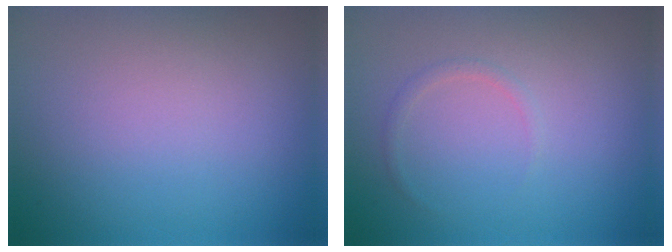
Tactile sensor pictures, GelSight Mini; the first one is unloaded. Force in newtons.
{"total": 0.7, "press": 0.7, "slide": 0.0}